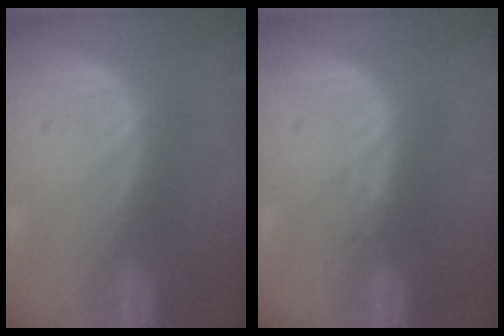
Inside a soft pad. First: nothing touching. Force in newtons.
{"total": 0.7, "press": 0.7, "slide": 0.3}